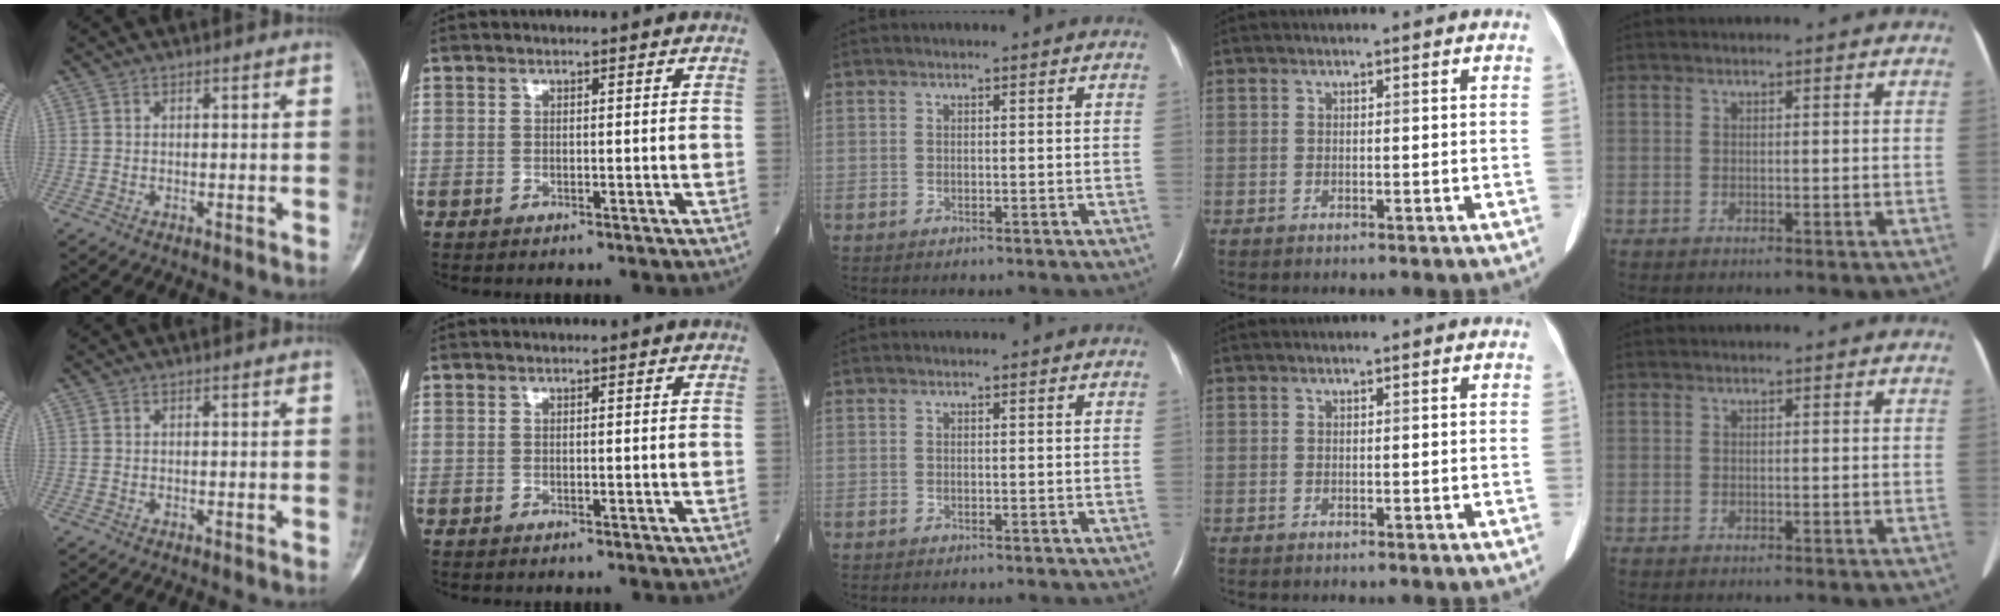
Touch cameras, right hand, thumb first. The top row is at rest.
{}